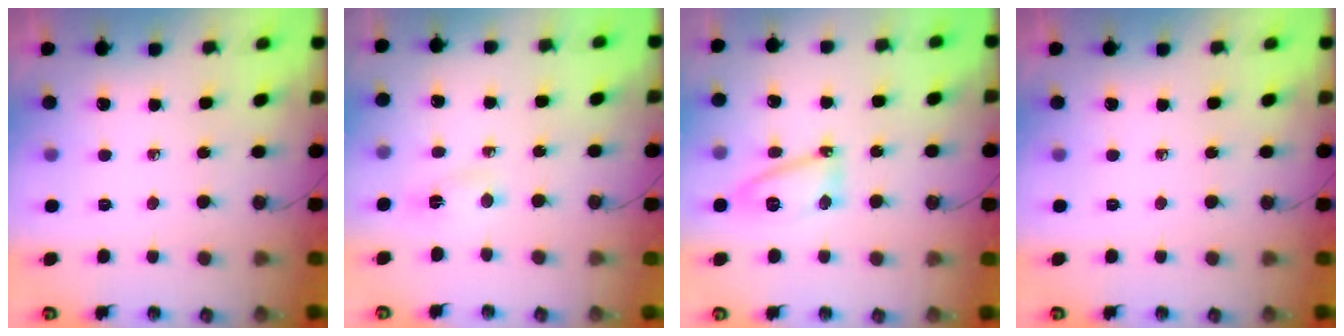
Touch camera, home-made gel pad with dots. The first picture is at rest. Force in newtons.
{"total": 2.6, "press": 1.3, "slide": 2.2}
{"total": 9.8, "press": 9.7, "slide": 1.2}
{"total": 0.0}